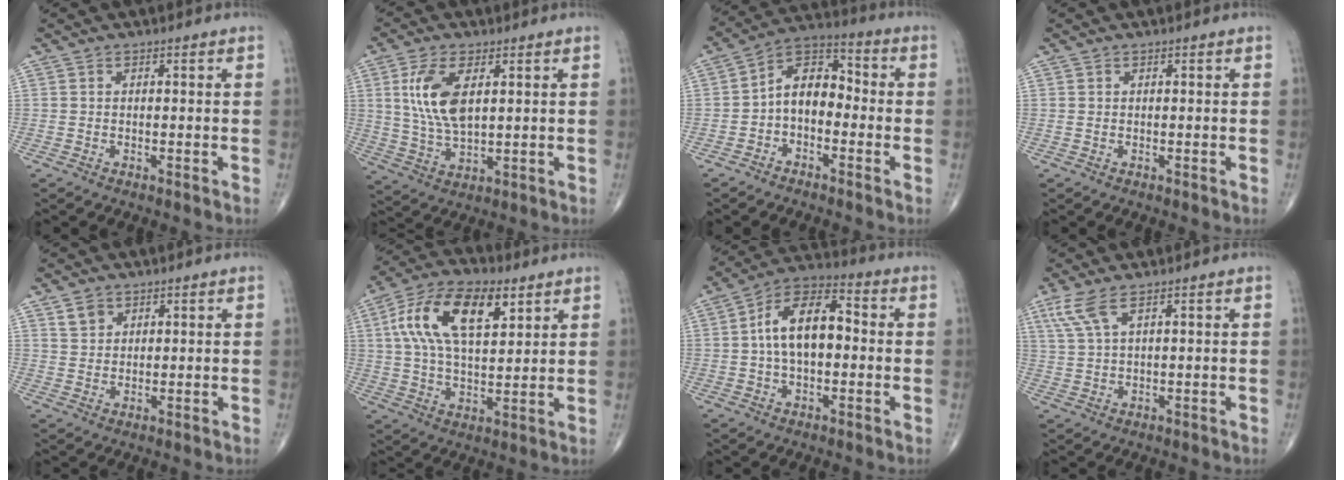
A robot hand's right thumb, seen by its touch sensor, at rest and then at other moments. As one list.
[{"total": 10.4, "force": [2.9, 5.0, 8.7], "torque": [-0.175, -0.016, 0.059]}, {"total": 9.0, "force": [-1.9, 6.0, 6.5], "torque": [-0.079, 0.037, -0.053]}, {"total": 0.0}, {"total": 3.0, "force": [1.9, 2.2, 0.9], "torque": [-0.004, -0.010, 0.036]}, {"total": 16.8, "force": [6.3, 8.1, 13.3], "torque": [-0.238, 0.001, 0.111]}, {"total": 12.8, "force": [0.3, 7.1, 10.7], "torque": [-0.173, 0.031, -0.008]}, {"total": 4.9, "force": [2.8, 1.2, 3.8], "torque": [-0.102, 0.001, 0.067]}]